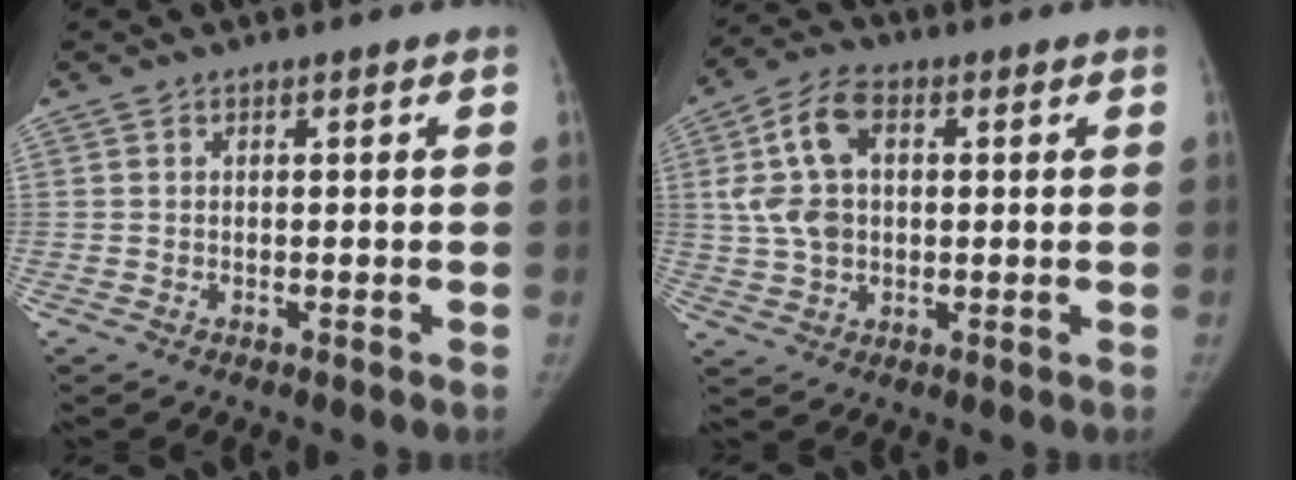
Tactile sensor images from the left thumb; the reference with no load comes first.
{"total": 10.5, "force": [2.1, 6.9, 7.6], "torque": [-0.140, 0.013, 0.040]}